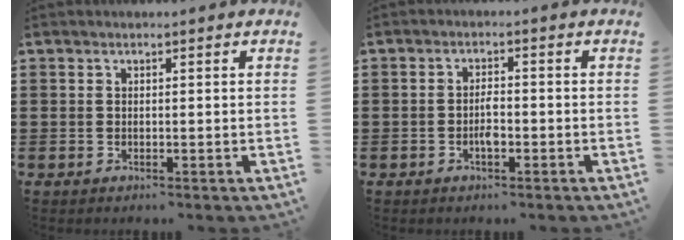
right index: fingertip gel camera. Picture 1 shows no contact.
{"total": 2.7, "force": [-0.9, 1.0, 2.3], "torque": [-0.051, 0.002, -0.019]}